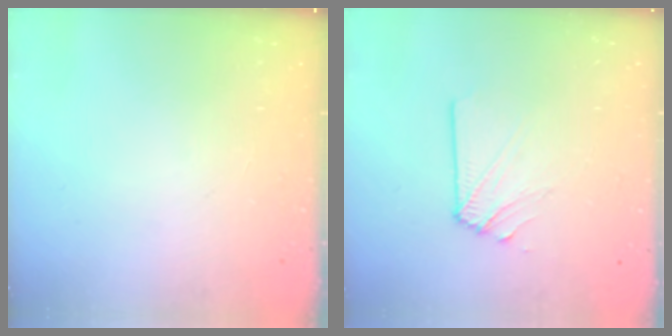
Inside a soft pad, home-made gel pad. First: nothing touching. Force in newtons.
{"total": 2.9, "press": 2.8, "slide": 0.5}